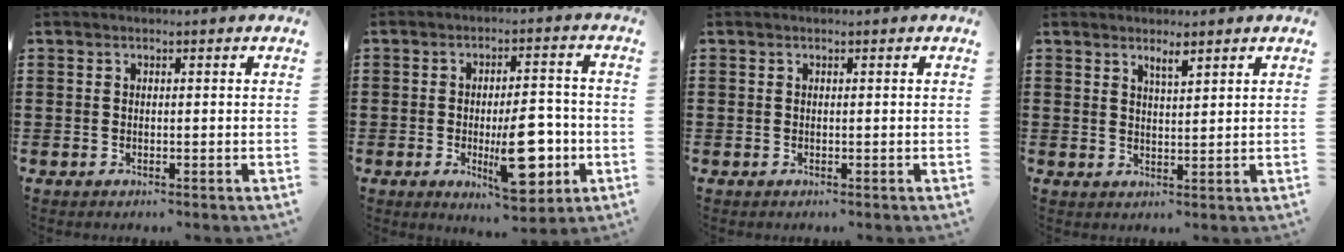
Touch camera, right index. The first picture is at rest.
{"total": 12.3, "force": [-3.1, 5.3, 10.7], "torque": [-0.147, -0.011, -0.045]}
{"total": 0.0}
{"total": 2.3, "force": [1.8, 0.3, 1.3], "torque": [-0.020, -0.001, 0.030]}